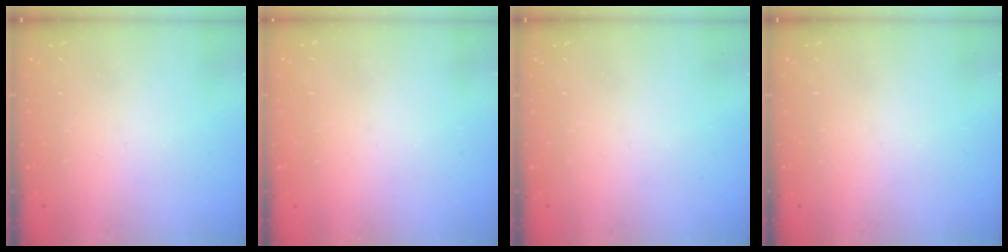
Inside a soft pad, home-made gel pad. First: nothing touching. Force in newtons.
{"total": 9.6, "press": 9.6, "slide": 0.4}
{"total": 0.0}
{"total": 0.0}